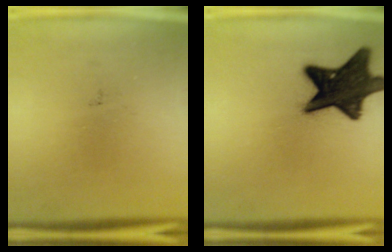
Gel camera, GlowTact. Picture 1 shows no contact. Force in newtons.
{"total": 17.0}